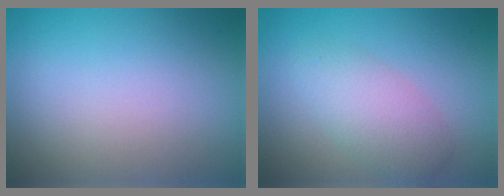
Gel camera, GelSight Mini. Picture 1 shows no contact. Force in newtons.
{"total": 3.6, "press": 3.6, "slide": 0.1}